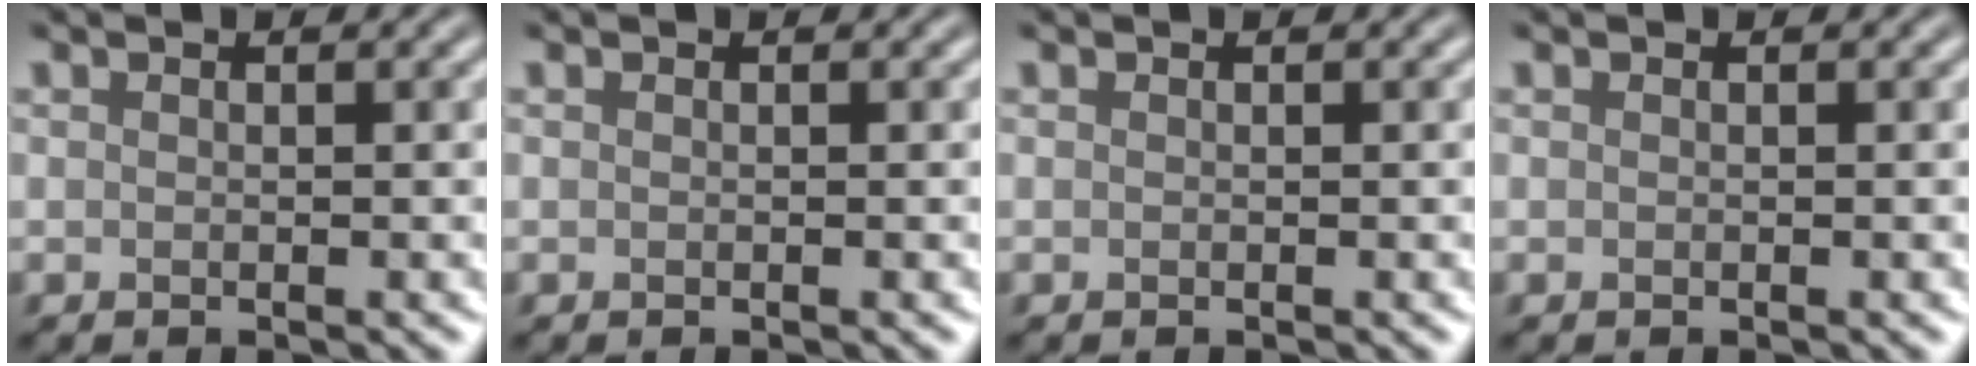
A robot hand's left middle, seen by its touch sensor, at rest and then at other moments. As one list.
[{"total": 0.0}, {"total": 0.0}, {"total": 0.0}]